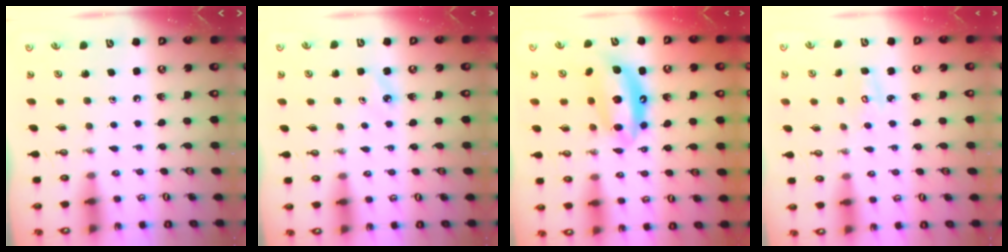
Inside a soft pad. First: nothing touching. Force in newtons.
{"total": 4.5, "press": 4.5, "slide": 0.7}
{"total": 11.6, "press": 11.6, "slide": 1.3}
{"total": 2.9, "press": 2.9, "slide": 0.2}